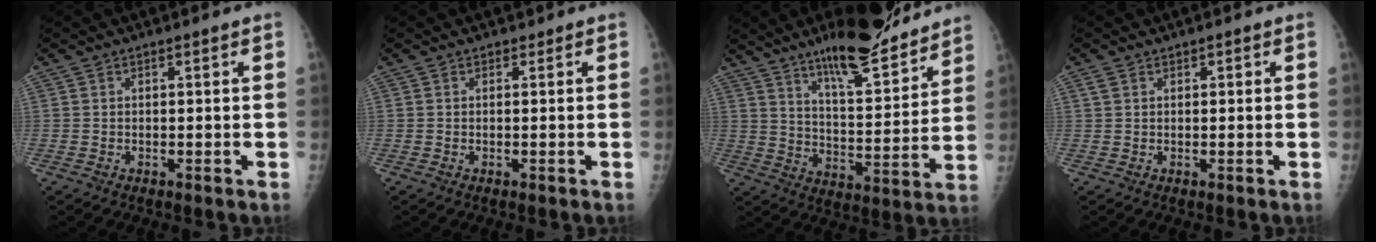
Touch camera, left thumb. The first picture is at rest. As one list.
[{"total": 0.0}, {"total": 17.9, "force": [13.8, 4.1, 10.6], "torque": [-0.124, -0.090, 0.223]}, {"total": 1.5, "force": [0.6, 1.1, 0.7], "torque": [-0.007, 0.002, 0.012]}]